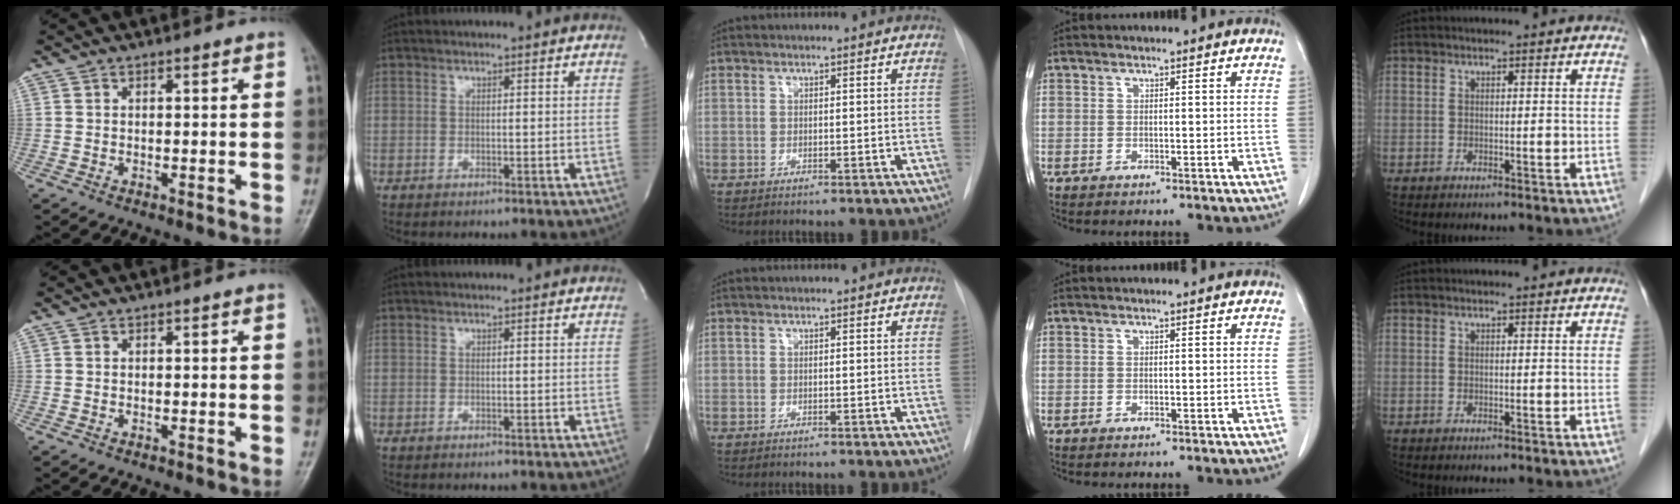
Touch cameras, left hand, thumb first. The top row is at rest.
{}